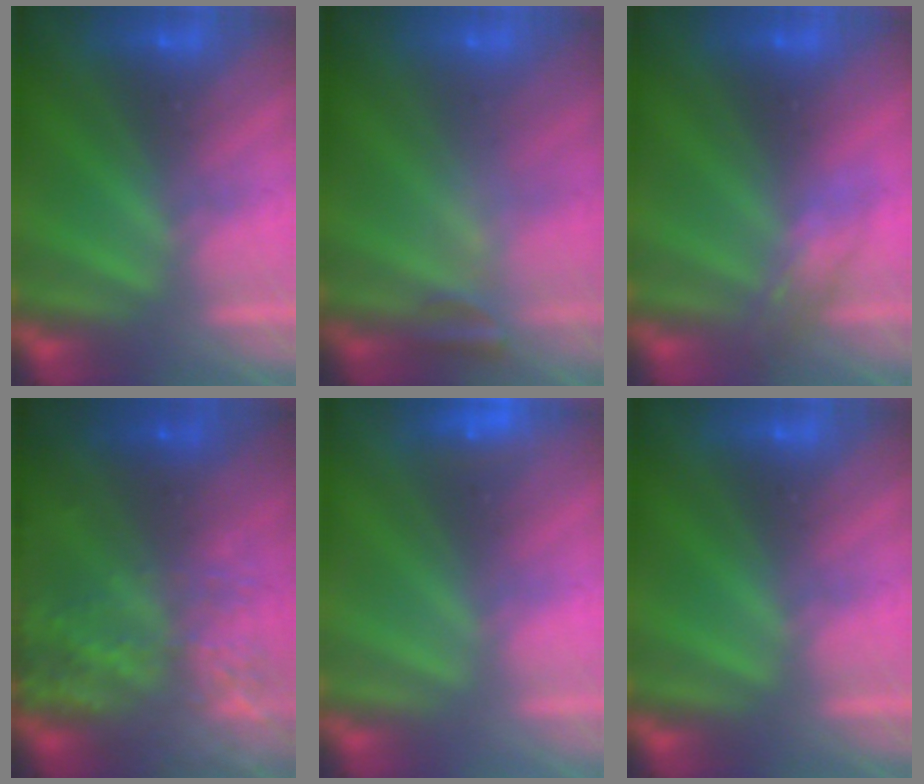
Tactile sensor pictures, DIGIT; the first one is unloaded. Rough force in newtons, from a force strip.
{"total": 2.4}
{"total": 2.1}
{"total": 8.6}
{"total": 2.3}
{"total": 0.0}